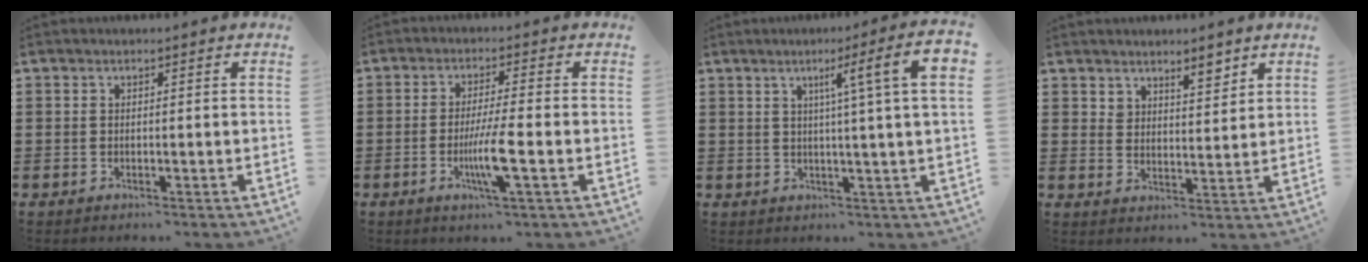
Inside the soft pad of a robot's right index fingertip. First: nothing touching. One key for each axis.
{"total": 6.6, "fx": -2.0, "fy": 0.3, "fz": 6.3, "tx": -0.125, "ty": -0.019, "tz": -0.040}
{"total": 7.9, "fx": 2.2, "fy": -0.5, "fz": 7.6, "tx": -0.130, "ty": -0.006, "tz": 0.028}
{"total": 4.3, "fx": 3.8, "fy": 1.7, "fz": 1.0, "tx": -0.022, "ty": -0.005, "tz": 0.071}